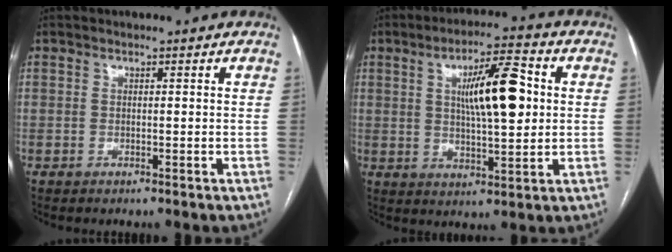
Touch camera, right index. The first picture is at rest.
{"total": 11.4, "force": [2.2, 2.6, 10.9], "torque": [-0.182, 0.013, 0.036]}